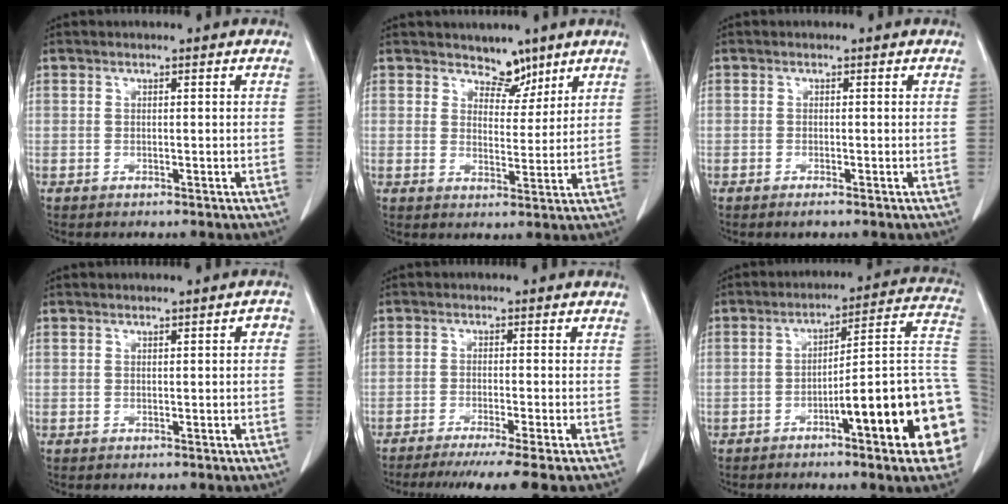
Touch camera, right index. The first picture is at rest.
{"total": 4.3, "force": [3.5, 2.3, 1.0], "torque": [-0.004, -0.005, 0.059]}
{"total": 1.0, "force": [-0.8, 0.0, 0.6], "torque": [-0.013, -0.003, -0.012]}
{"total": 1.1, "force": [0.0, 0.5, 1.0], "torque": [-0.003, 0.005, 0.000]}
{"total": 9.7, "force": [-8.1, -1.5, 5.2], "torque": [-0.049, -0.029, -0.121]}
{"total": 18.1, "force": [-5.7, 1.5, 17.1], "torque": [-0.149, 0.029, -0.073]}